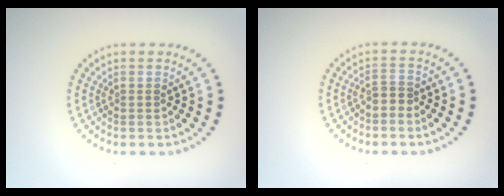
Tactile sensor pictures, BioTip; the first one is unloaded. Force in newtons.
{"total": 1.4, "press": 1.2, "slide": 0.8}